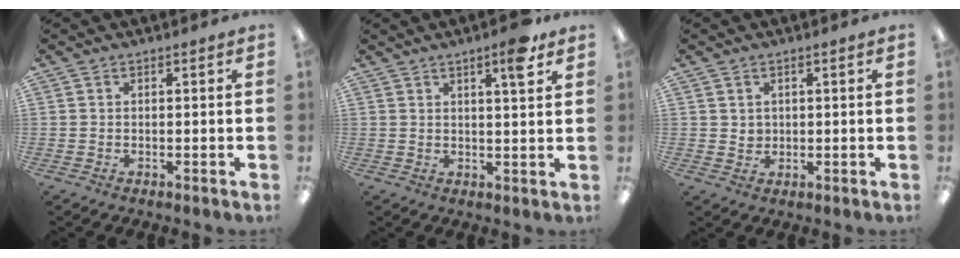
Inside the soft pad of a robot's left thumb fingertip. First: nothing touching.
{"total": 5.7, "force": [3.6, 0.8, 4.3], "torque": [-0.062, -0.014, 0.053]}
{"total": 2.3, "force": [1.1, 1.9, 0.8], "torque": [-0.011, 0.001, 0.017]}